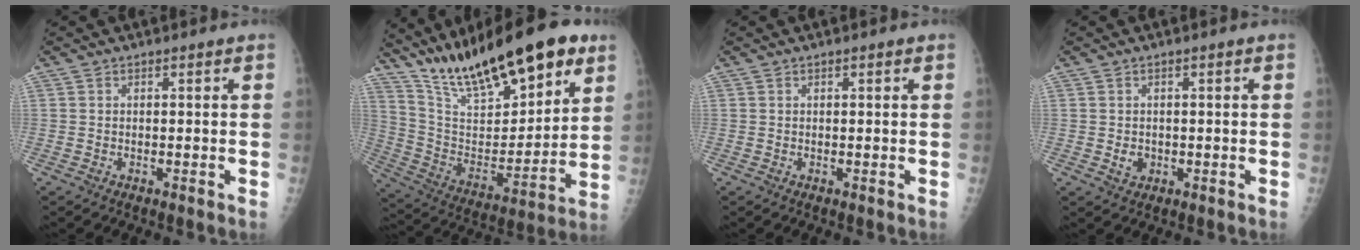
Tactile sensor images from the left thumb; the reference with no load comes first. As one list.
[{"total": 26.4, "force": [17.6, 8.9, 17.5], "torque": [-0.249, -0.053, 0.302]}, {"total": 0.5, "force": [0.3, 0.2, 0.4], "torque": [-0.006, 0.001, 0.003]}, {"total": 2.1, "force": [-0.2, 1.8, 1.1], "torque": [-0.009, 0.001, 0.002]}]